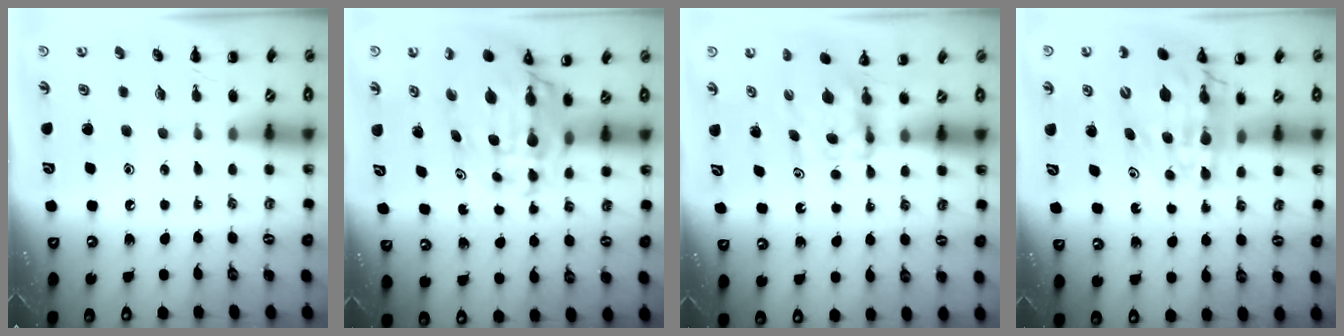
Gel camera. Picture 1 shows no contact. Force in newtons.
{"total": 10.8, "press": 10.3, "slide": 3.5}
{"total": 6.3, "press": 6.3, "slide": 0.7}
{"total": 14.0, "press": 13.4, "slide": 4.0}